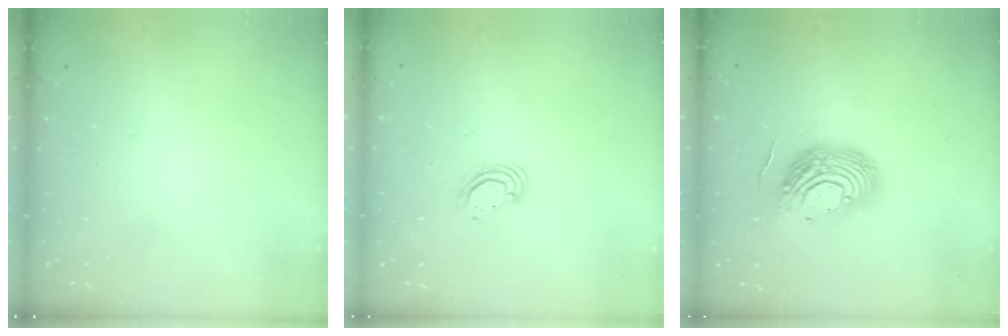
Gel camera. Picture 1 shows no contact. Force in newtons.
{"total": 4.1, "press": 4.1, "slide": 0.3}
{"total": 14.4, "press": 14.3, "slide": 1.4}